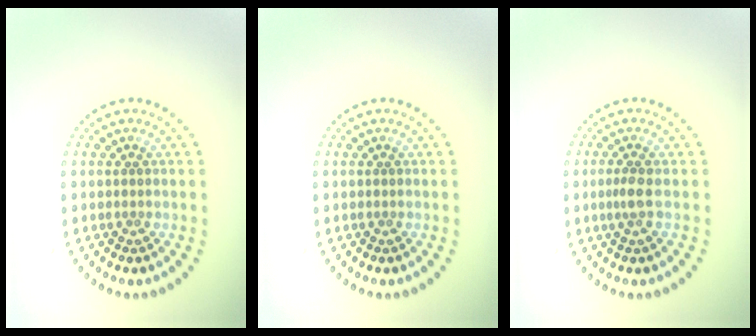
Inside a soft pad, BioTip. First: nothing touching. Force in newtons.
{"total": 0.0}
{"total": 1.5, "press": 1.1, "slide": 0.9}